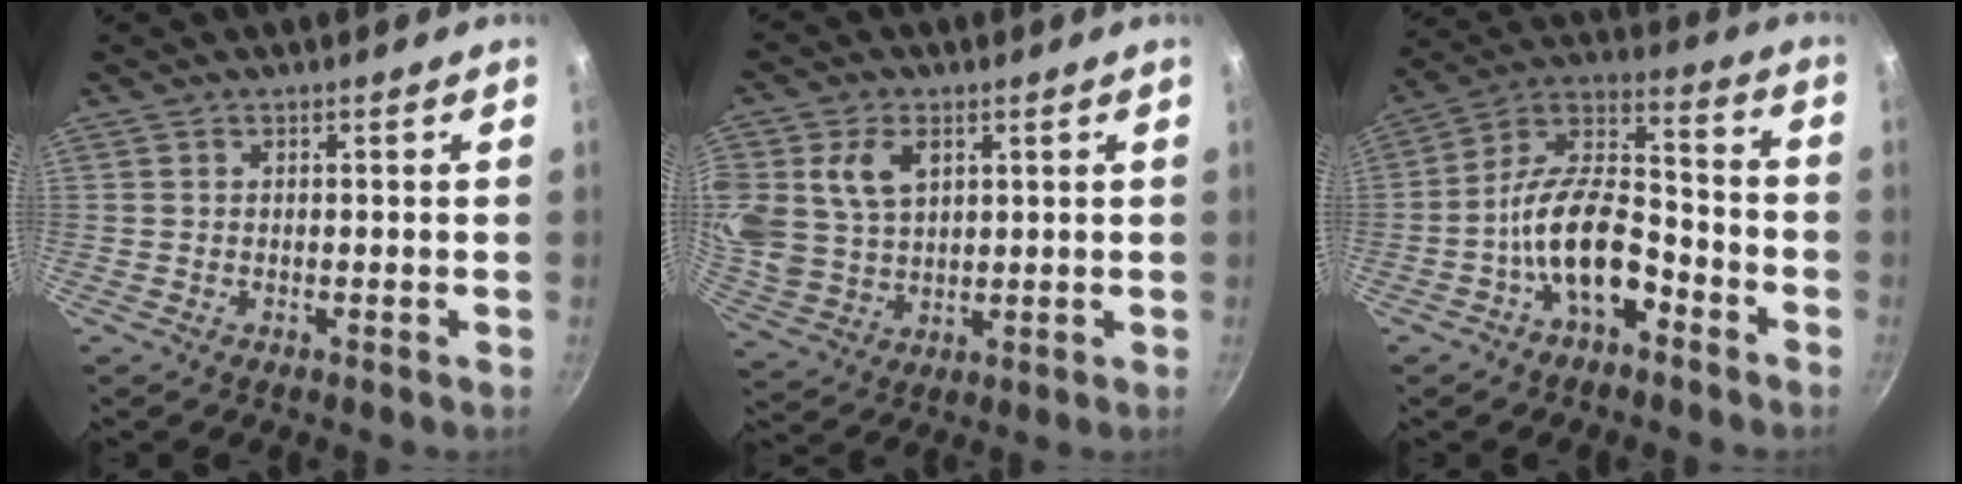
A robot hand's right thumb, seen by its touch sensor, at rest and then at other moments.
{"total": 13.1, "force": [4.2, 9.5, 8.1], "torque": [-0.162, -0.011, 0.086]}
{"total": 14.3, "force": [-6.3, 7.4, 10.5], "torque": [-0.157, 0.068, -0.123]}